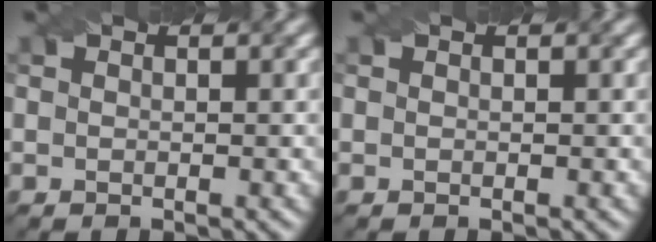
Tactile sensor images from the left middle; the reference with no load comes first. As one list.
[{"total": 0.0}]